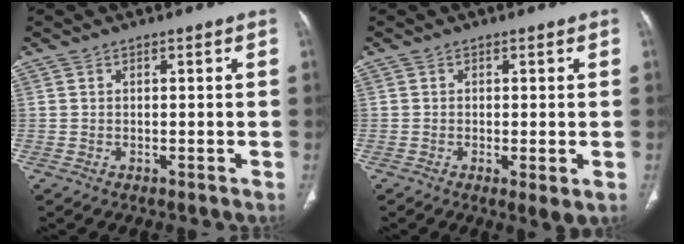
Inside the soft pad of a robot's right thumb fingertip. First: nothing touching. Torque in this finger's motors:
{"motor_torque": [-0.53, 0.77, -0.20, -0.05, -0.02]}